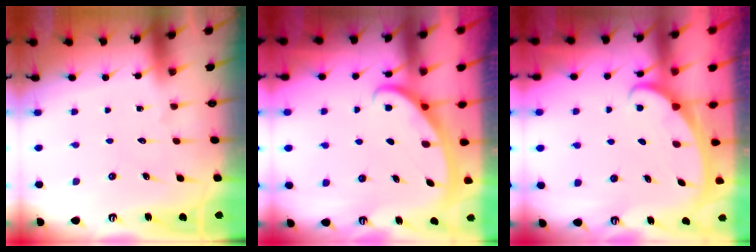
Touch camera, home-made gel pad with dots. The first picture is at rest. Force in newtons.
{"total": 2.7, "press": 2.7, "slide": 0.3}
{"total": 2.5, "press": 2.5, "slide": 0.3}